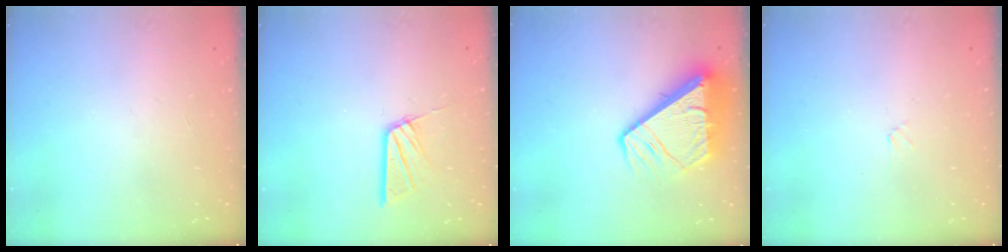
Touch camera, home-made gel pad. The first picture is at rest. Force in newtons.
{"total": 10.4, "press": 10.4, "slide": 1.0}
{"total": 11.7, "press": 11.6, "slide": 1.2}
{"total": 0.9, "press": 0.9, "slide": 0.2}